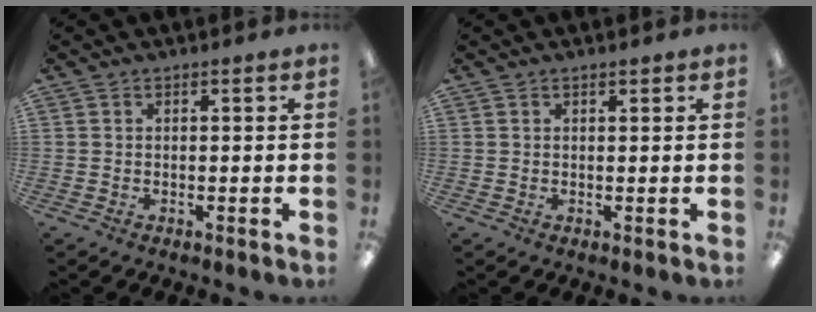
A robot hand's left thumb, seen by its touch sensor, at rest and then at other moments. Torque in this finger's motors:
{"motor_torque": [-0.02, 0.01, -0.33, 0.14, 0.02]}